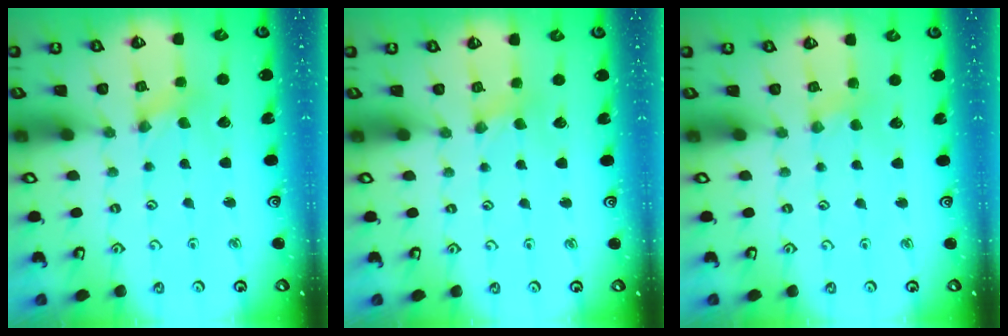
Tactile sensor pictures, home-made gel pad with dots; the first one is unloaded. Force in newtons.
{"total": 1.5, "press": 1.5, "slide": 0.2}
{"total": 2.5, "press": 2.4, "slide": 0.4}